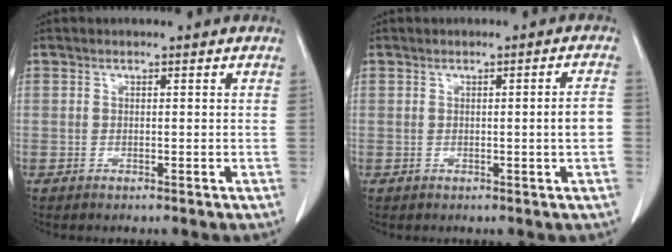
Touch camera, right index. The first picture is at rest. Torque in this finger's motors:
{"motor_torque": [0.32, -0.21, 0.15, 0.03]}